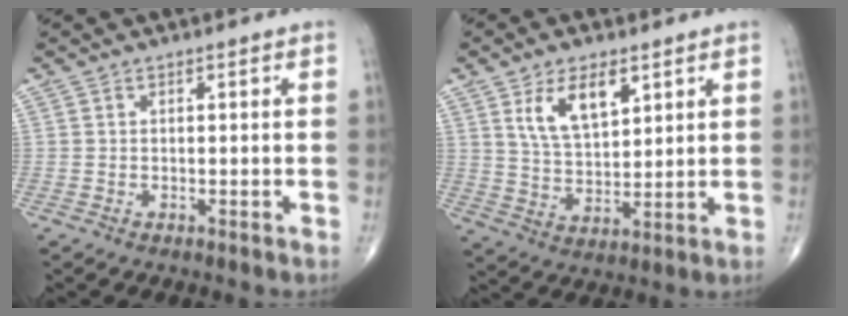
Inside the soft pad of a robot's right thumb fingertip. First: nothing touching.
{"total": 9.6, "force": [4.6, 4.7, 7.0], "torque": [-0.109, -0.024, 0.092]}